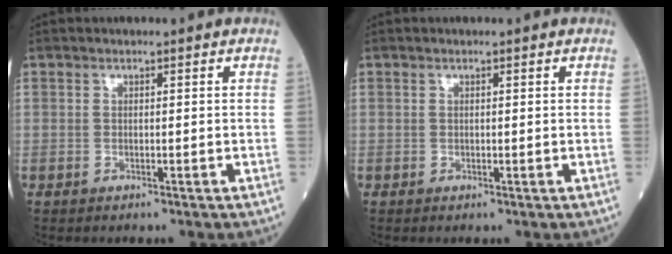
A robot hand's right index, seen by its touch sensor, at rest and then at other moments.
{"total": 0.0}